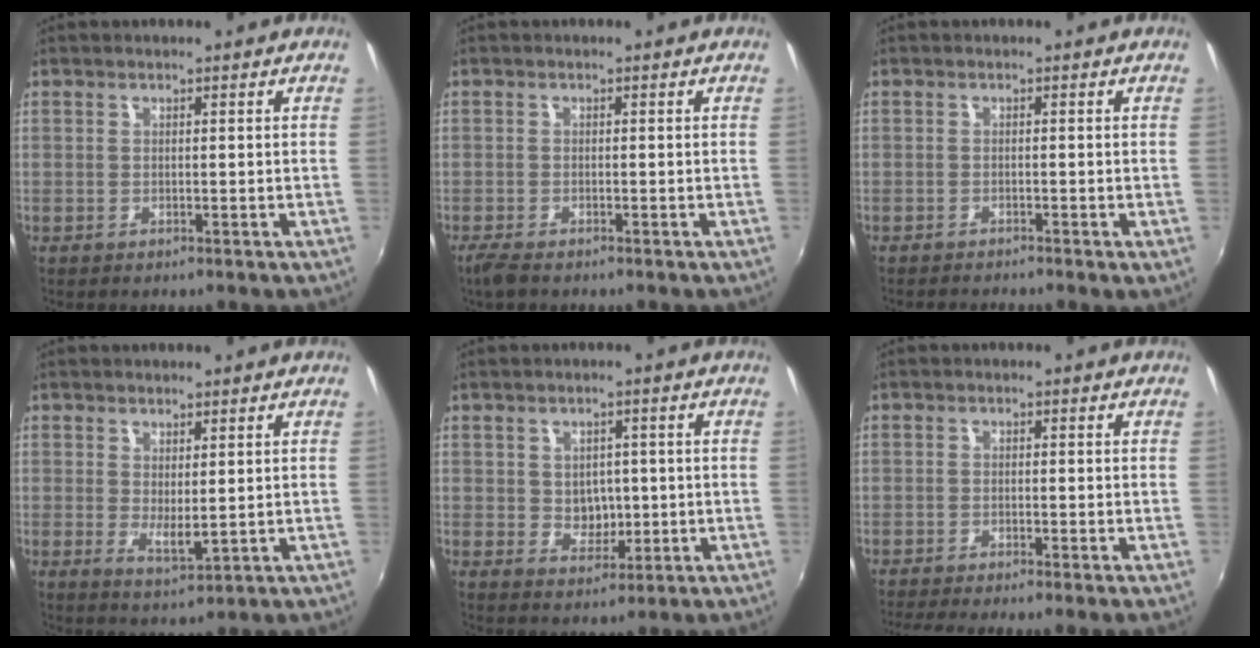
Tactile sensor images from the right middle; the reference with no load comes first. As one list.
[{"total": 2.7, "force": [-2.1, 0.6, 1.6], "torque": [-0.039, -0.008, -0.039]}, {"total": 2.3, "force": [-1.9, 0.0, 1.3], "torque": [-0.028, -0.012, -0.035]}, {"total": 3.4, "force": [0.7, 1.2, 3.2], "torque": [-0.052, -0.010, 0.015]}, {"total": 4.3, "force": [0.1, 3.7, 2.2], "torque": [-0.033, 0.002, 0.006]}, {"total": 5.5, "force": [-4.5, -0.9, 3.2], "torque": [-0.066, -0.018, -0.076]}]